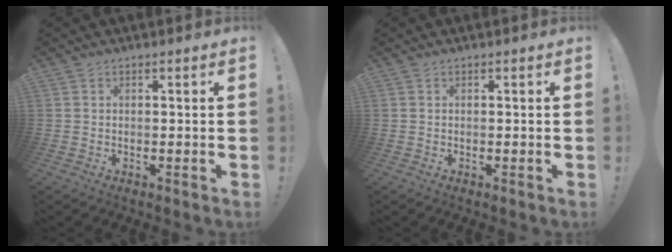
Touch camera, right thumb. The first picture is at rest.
{"total": 0.0}